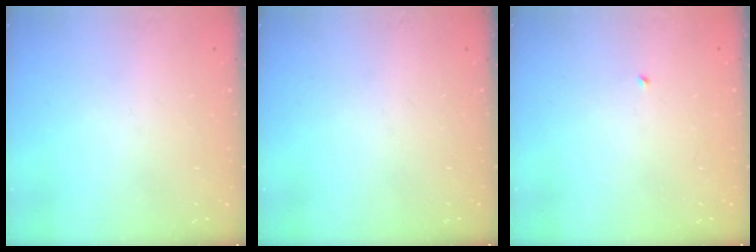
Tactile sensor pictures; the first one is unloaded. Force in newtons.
{"total": 0.0}
{"total": 2.7, "press": 2.7, "slide": 0.2}